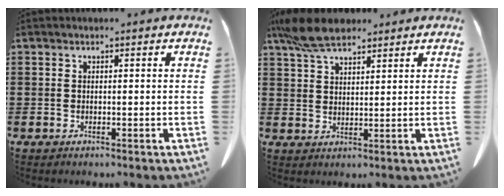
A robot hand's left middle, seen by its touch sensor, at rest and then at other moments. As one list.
[{"total": 7.2, "force": [5.6, 2.4, 3.8], "torque": [-0.091, -0.005, 0.107]}]